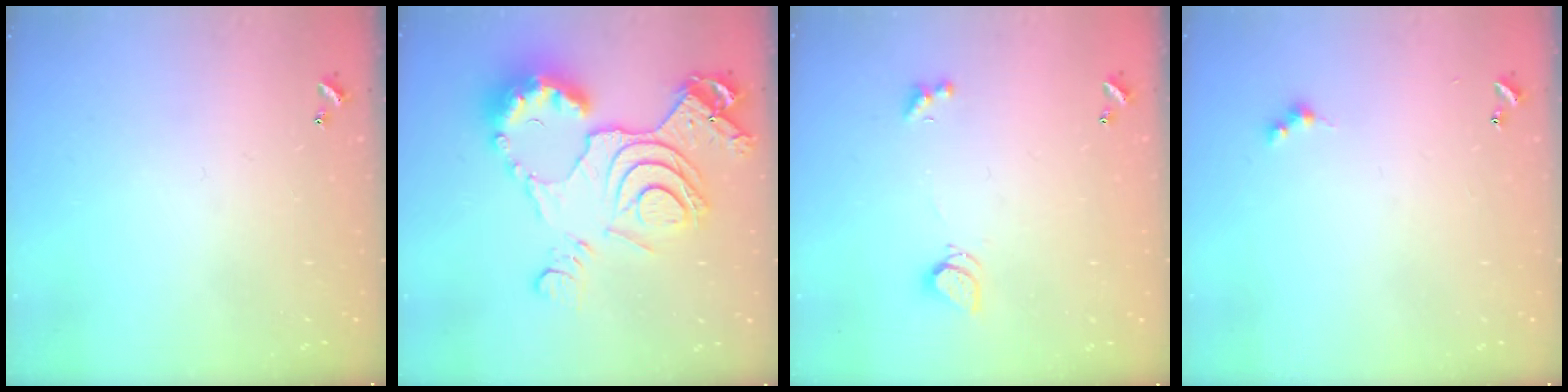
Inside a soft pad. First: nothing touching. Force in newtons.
{"total": 20.1, "press": 20.0, "slide": 2.4}
{"total": 2.5, "press": 2.5, "slide": 0.6}
{"total": 2.6, "press": 2.6, "slide": 0.5}